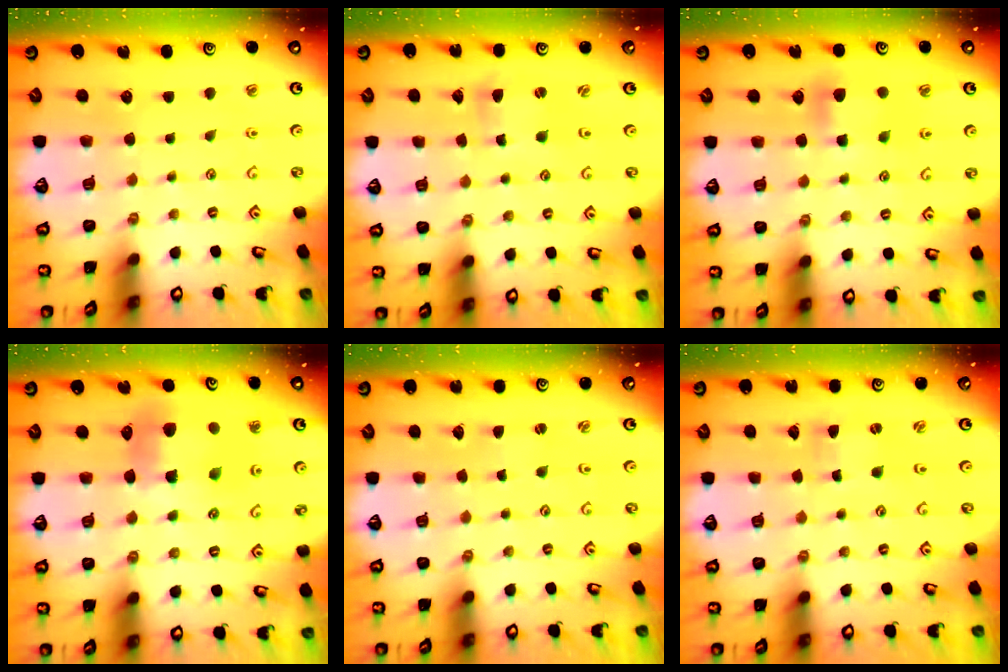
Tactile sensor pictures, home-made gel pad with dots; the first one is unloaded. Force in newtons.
{"total": 2.2, "press": 2.2, "slide": 0.3}
{"total": 7.6, "press": 7.6, "slide": 0.6}
{"total": 8.6, "press": 8.5, "slide": 1.3}
{"total": 0.9, "press": 0.8, "slide": 0.1}
{"total": 0.0}